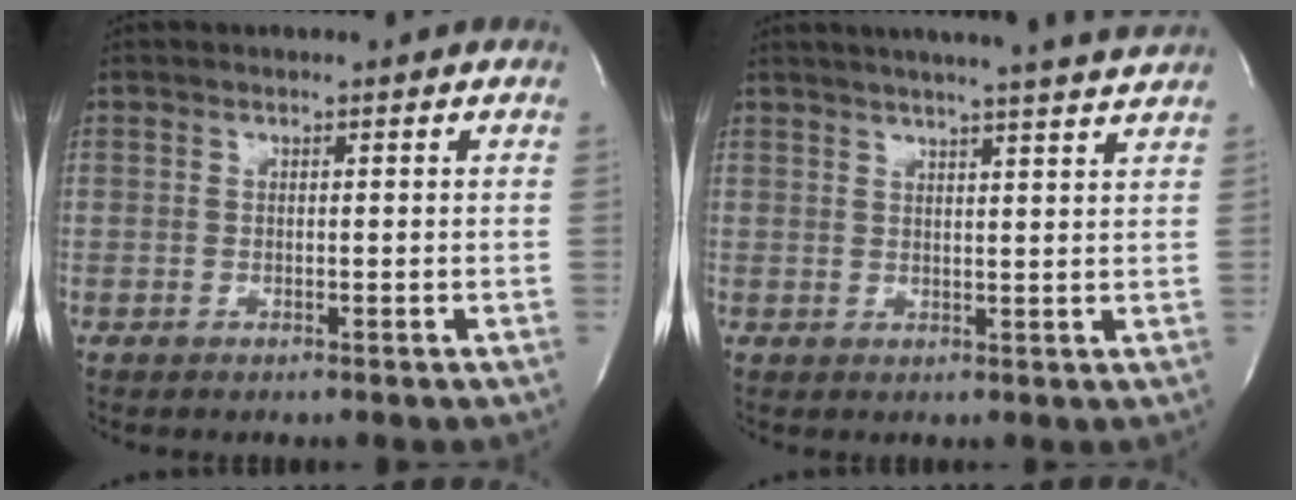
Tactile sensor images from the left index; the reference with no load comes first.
{"total": 12.7, "force": [11.4, -0.9, 5.5], "torque": [-0.090, -0.013, 0.137]}